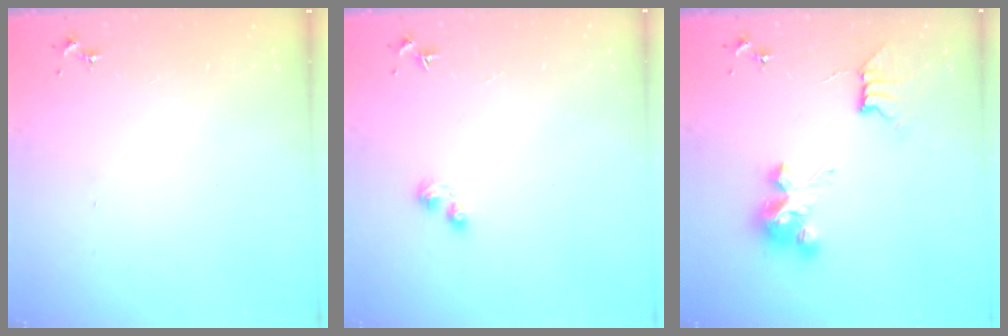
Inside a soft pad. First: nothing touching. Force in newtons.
{"total": 3.2, "press": 3.2, "slide": 0.5}
{"total": 9.5, "press": 9.5, "slide": 0.7}